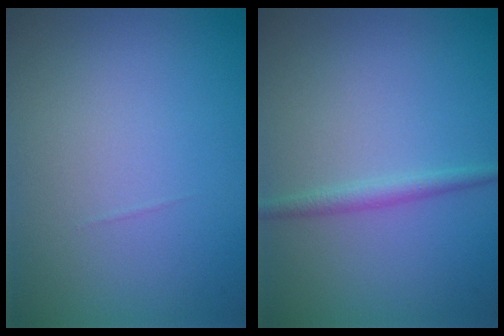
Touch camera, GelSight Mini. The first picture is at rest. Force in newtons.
{"total": 1.4, "press": 1.4, "slide": 0.1}